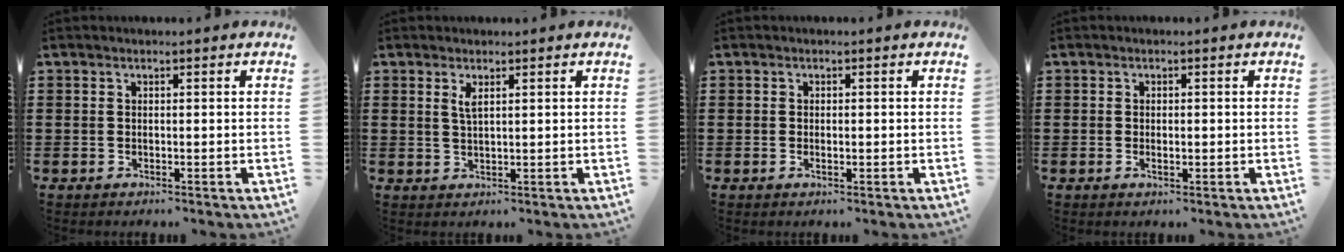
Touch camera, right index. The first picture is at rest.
{"total": 2.0, "force": [1.0, 0.5, 1.6], "torque": [-0.034, 0.003, 0.016]}
{"total": 0.9, "force": [-0.2, 0.2, 0.8], "torque": [-0.016, -0.002, -0.003]}
{"total": 1.1, "force": [-0.2, 0.4, 1.0], "torque": [-0.019, 0.000, -0.004]}